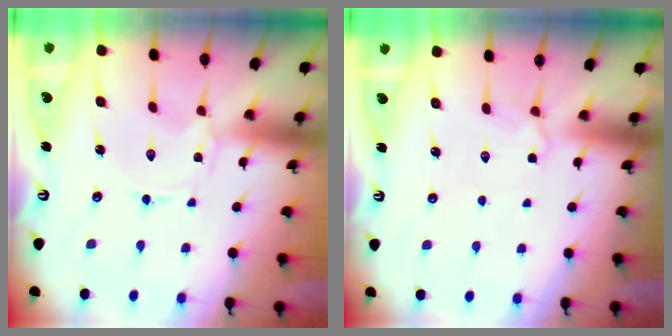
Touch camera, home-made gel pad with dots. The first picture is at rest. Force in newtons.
{"total": 3.0, "press": 2.9, "slide": 0.7}